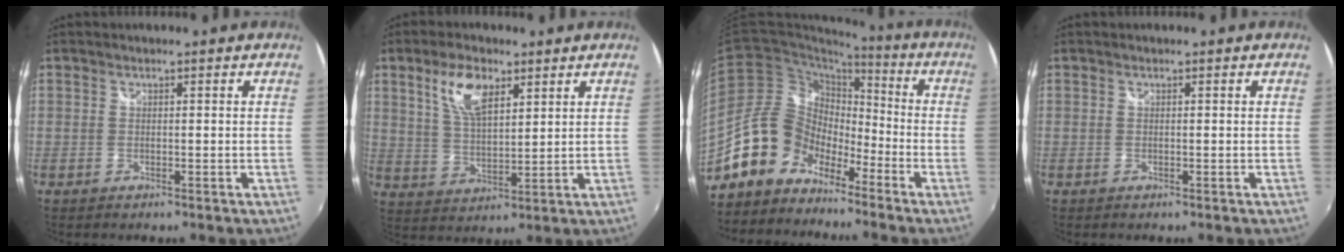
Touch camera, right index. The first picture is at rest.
{"total": 8.8, "force": [4.6, 3.9, 6.4], "torque": [-0.122, 0.010, 0.092]}
{"total": 12.2, "force": [-9.3, 7.2, 3.3], "torque": [-0.064, 0.033, -0.183]}
{"total": 0.0}